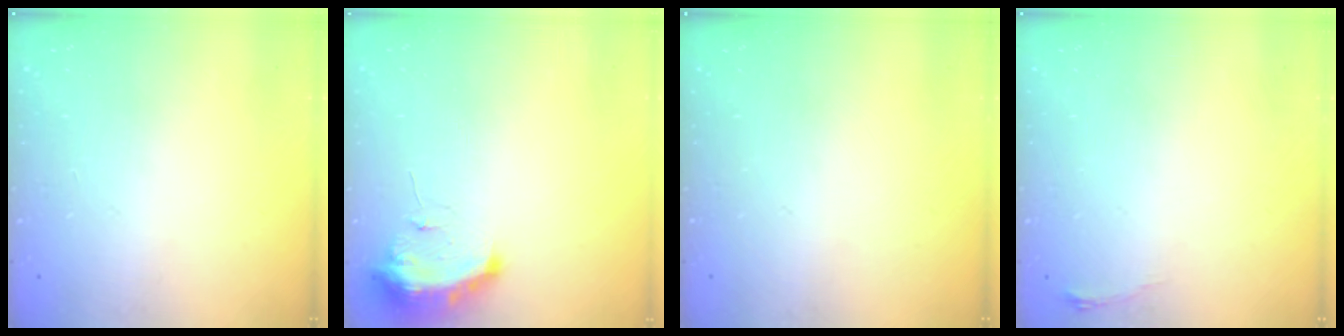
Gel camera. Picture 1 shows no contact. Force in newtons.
{"total": 9.4, "press": 9.3, "slide": 1.3}
{"total": 0.0}
{"total": 3.4, "press": 3.4, "slide": 0.5}